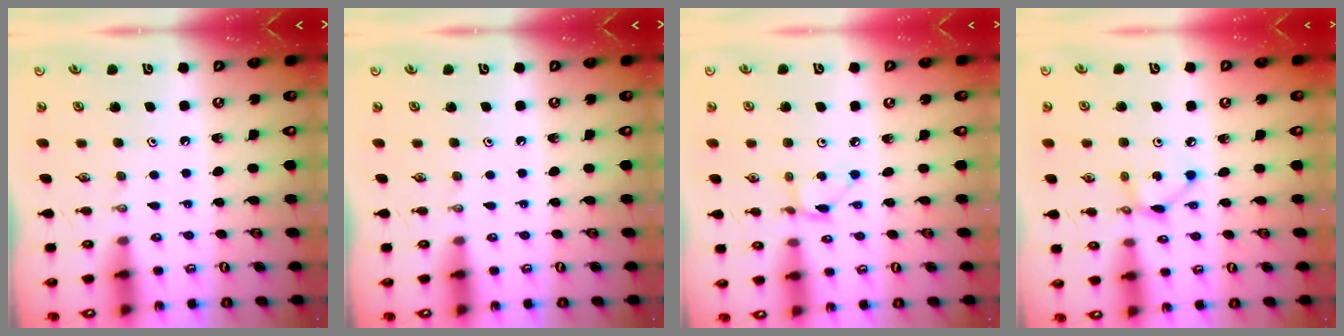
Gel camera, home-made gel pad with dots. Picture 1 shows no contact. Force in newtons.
{"total": 0.0}
{"total": 2.1, "press": 2.0, "slide": 0.2}
{"total": 4.7, "press": 4.7, "slide": 0.2}